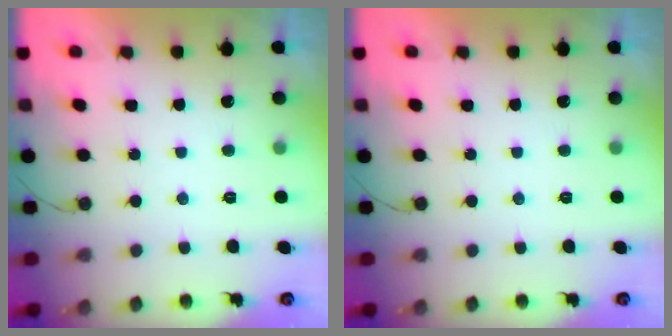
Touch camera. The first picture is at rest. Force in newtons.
{"total": 0.0}